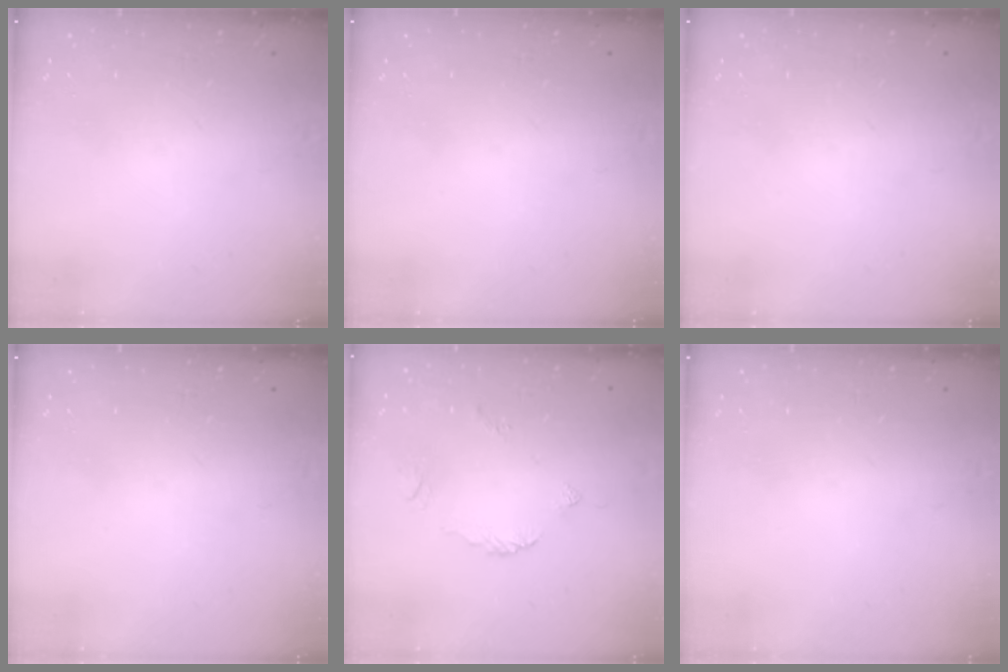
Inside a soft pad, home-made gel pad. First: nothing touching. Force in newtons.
{"total": 0.0}
{"total": 0.0}
{"total": 0.0}
{"total": 3.0, "press": 3.0, "slide": 0.4}
{"total": 0.0}